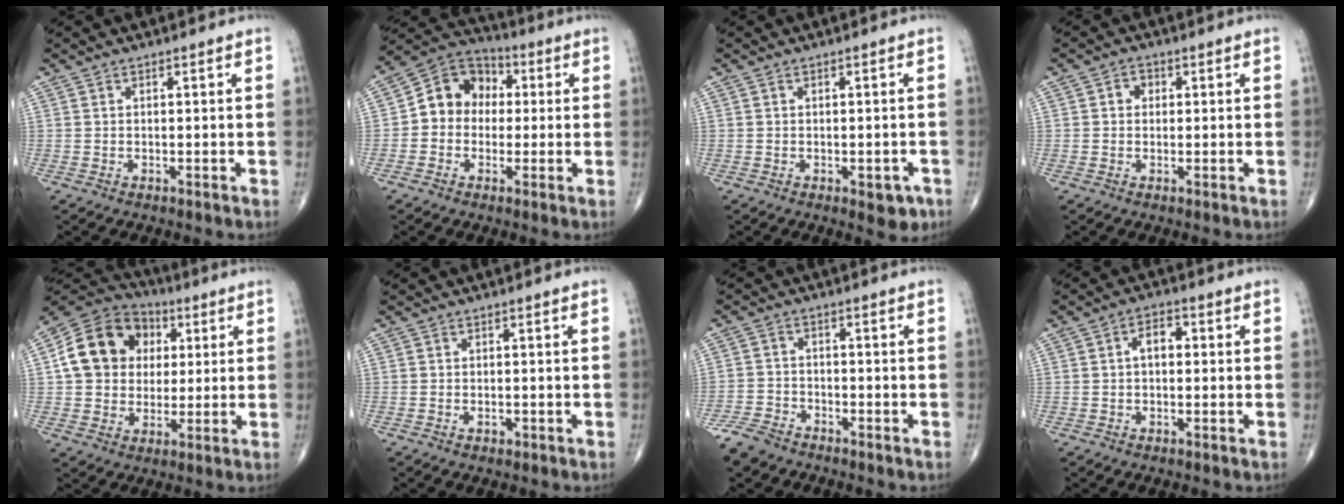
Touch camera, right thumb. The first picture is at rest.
{"total": 10.5, "force": [0.4, 9.0, 5.4], "torque": [-0.057, 0.032, -0.009]}
{"total": 3.8, "force": [-1.6, 2.0, 2.8], "torque": [-0.012, 0.001, -0.017]}
{"total": 2.2, "force": [0.3, 2.0, 1.0], "torque": [-0.004, 0.005, 0.000]}
{"total": 15.6, "force": [2.9, 12.9, 8.2], "torque": [-0.126, 0.013, 0.045]}
{"total": 0.9, "force": [-0.4, 0.7, 0.6], "torque": [-0.006, 0.004, -0.004]}
{"total": 5.7, "force": [-4.6, 2.9, 1.8], "torque": [-0.042, 0.005, -0.094]}
{"total": 4.0, "force": [0.3, 2.4, 3.2], "torque": [-0.043, 0.014, -0.001]}